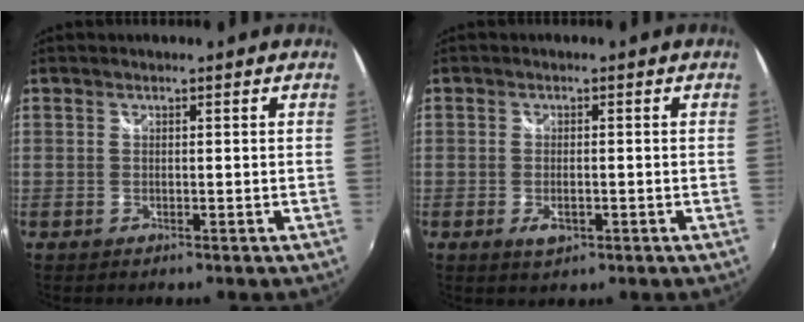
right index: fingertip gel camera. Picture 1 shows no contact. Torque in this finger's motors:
{"motor_torque": [0.06, 0.07, 0.07, 0.02]}